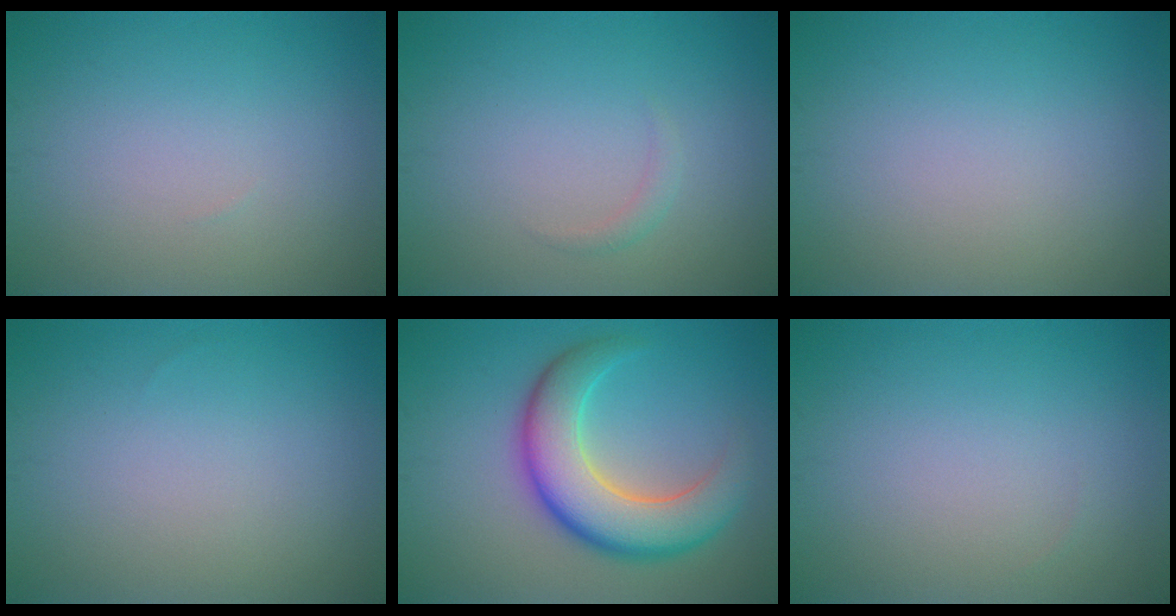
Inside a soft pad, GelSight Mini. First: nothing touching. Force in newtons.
{"total": 0.9, "press": 0.9, "slide": 0.1}
{"total": 0.0}
{"total": 0.0}
{"total": 8.0, "press": 8.0, "slide": 0.6}
{"total": 0.0}